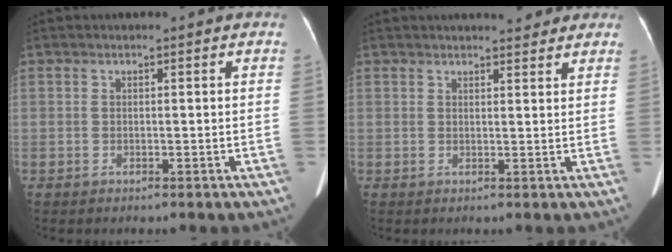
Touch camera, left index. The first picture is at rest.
{"total": 5.0, "force": [4.5, 1.2, 1.8], "torque": [-0.019, 0.008, 0.051]}